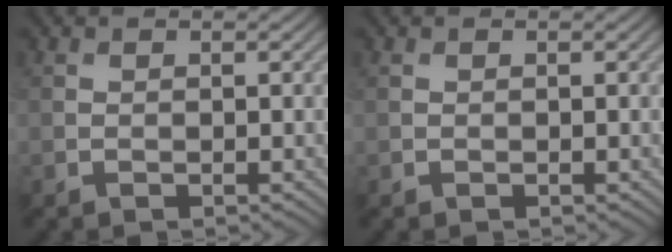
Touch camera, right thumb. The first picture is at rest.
{"total": 0.0}